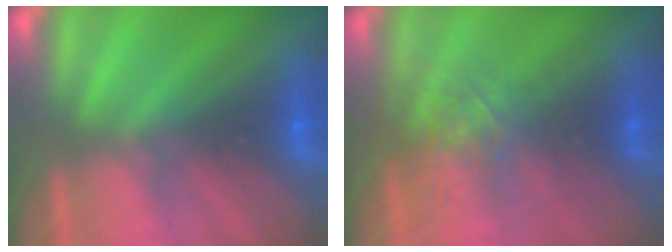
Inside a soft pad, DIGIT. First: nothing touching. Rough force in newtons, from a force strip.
{"total": 2.6}